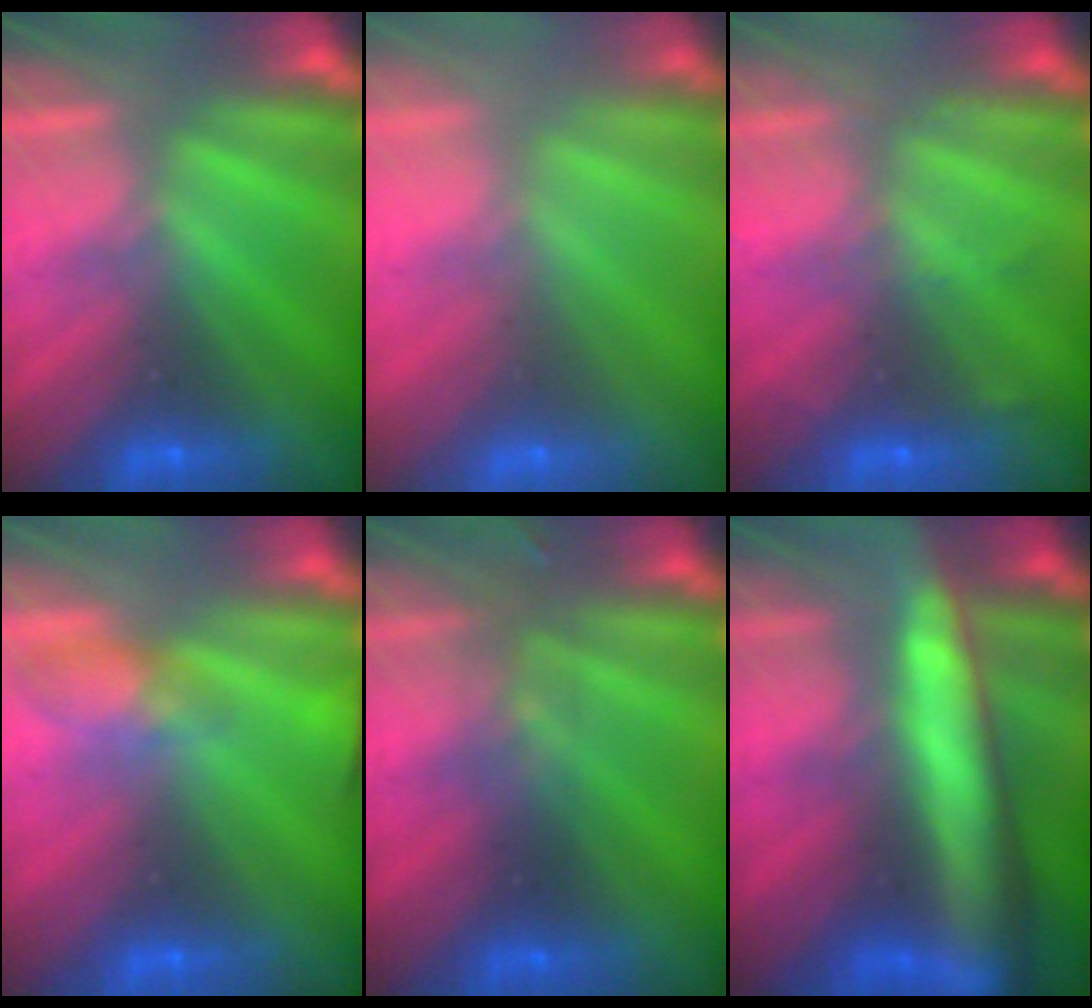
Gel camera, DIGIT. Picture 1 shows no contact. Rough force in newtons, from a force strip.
{"total": 2.5}
{"total": 2.3}
{"total": 4.9}
{"total": 2.9}
{"total": 6.6}